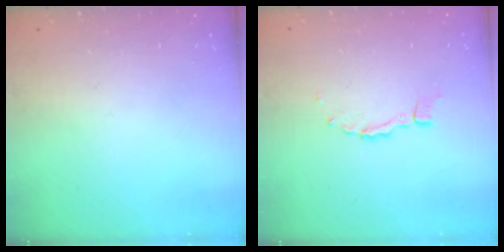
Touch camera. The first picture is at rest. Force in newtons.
{"total": 4.4, "press": 4.3, "slide": 0.4}